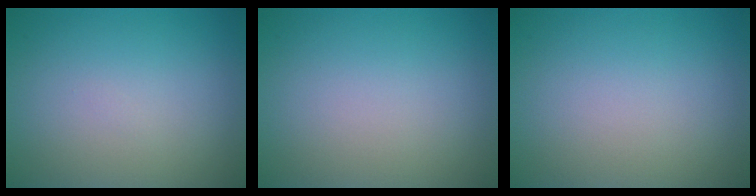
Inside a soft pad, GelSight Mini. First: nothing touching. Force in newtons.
{"total": 0.0}
{"total": 0.0}